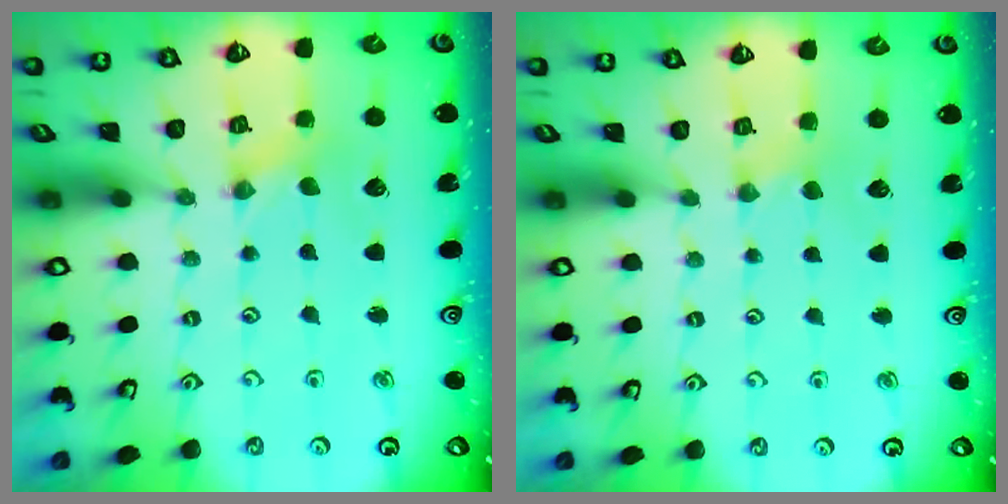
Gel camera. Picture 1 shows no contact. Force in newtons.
{"total": 1.6, "press": 1.5, "slide": 0.4}